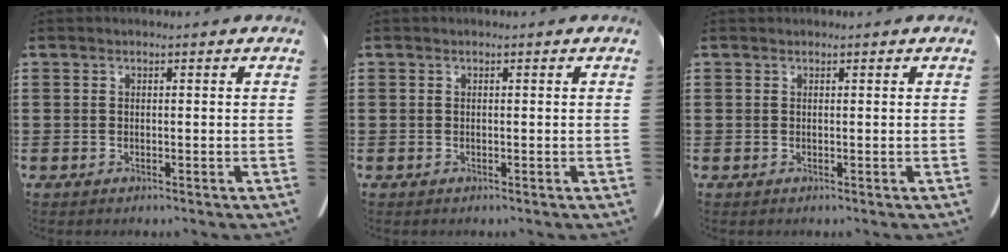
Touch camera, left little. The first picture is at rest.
{"total": 0.0}
{"total": 0.0}